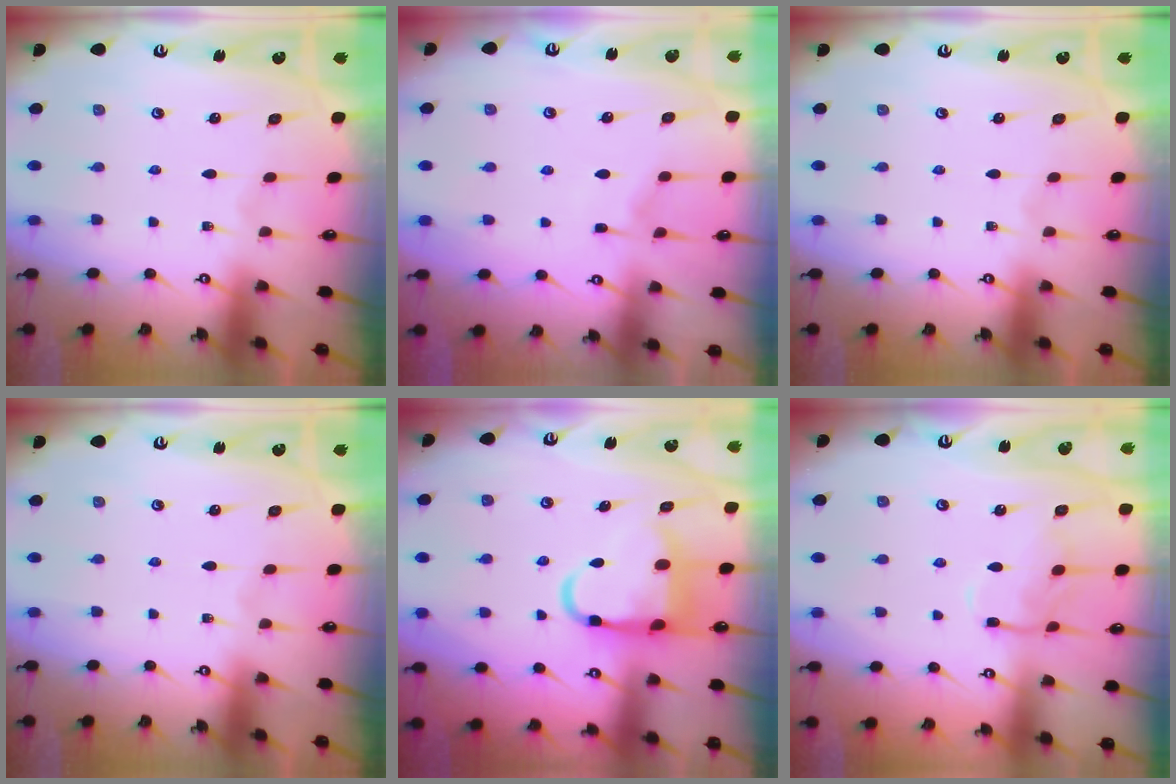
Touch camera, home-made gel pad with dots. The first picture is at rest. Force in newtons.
{"total": 4.3, "press": 4.3, "slide": 0.4}
{"total": 0.0}
{"total": 0.0}
{"total": 10.6, "press": 10.6, "slide": 1.1}
{"total": 10.8, "press": 10.8, "slide": 0.7}